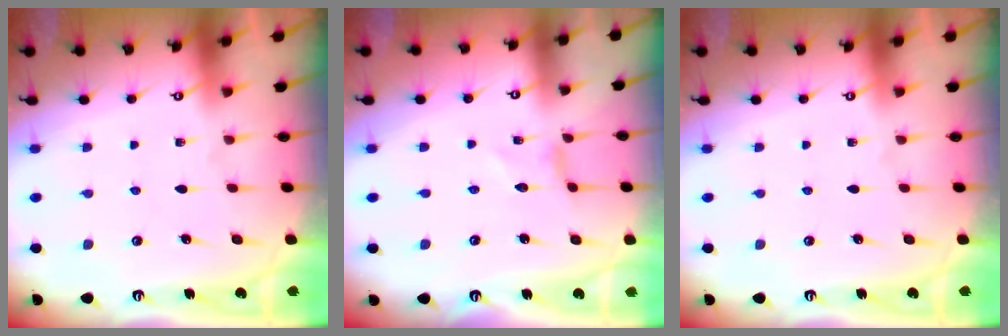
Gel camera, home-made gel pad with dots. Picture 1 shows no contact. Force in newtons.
{"total": 0.0}
{"total": 0.0}